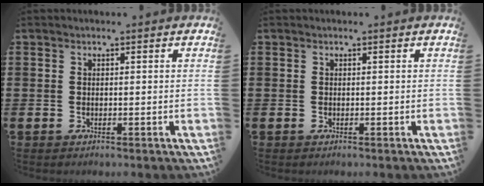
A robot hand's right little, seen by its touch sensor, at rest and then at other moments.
{"total": 0.0}